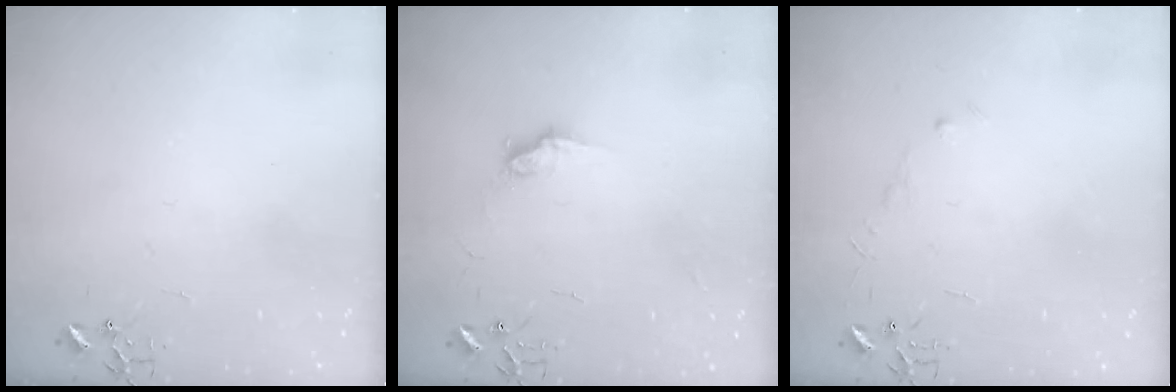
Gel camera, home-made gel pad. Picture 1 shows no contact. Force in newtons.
{"total": 8.0, "press": 8.0, "slide": 0.4}
{"total": 3.5, "press": 3.5, "slide": 0.5}